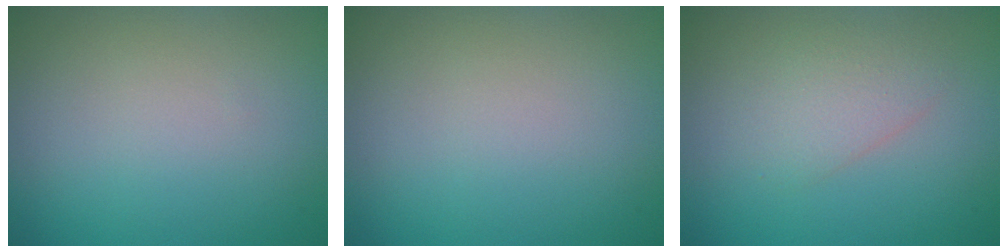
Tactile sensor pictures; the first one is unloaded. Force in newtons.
{"total": 0.0}
{"total": 2.2, "press": 2.2, "slide": 0.0}